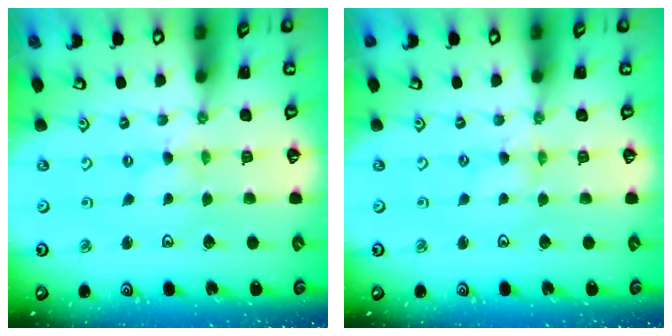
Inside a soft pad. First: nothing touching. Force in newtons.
{"total": 1.3, "press": 1.3, "slide": 0.2}